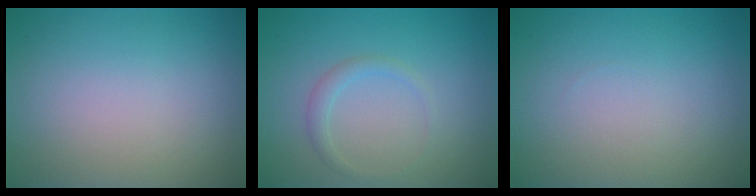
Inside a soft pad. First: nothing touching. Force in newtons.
{"total": 1.2, "press": 1.2, "slide": 0.0}
{"total": 0.0}